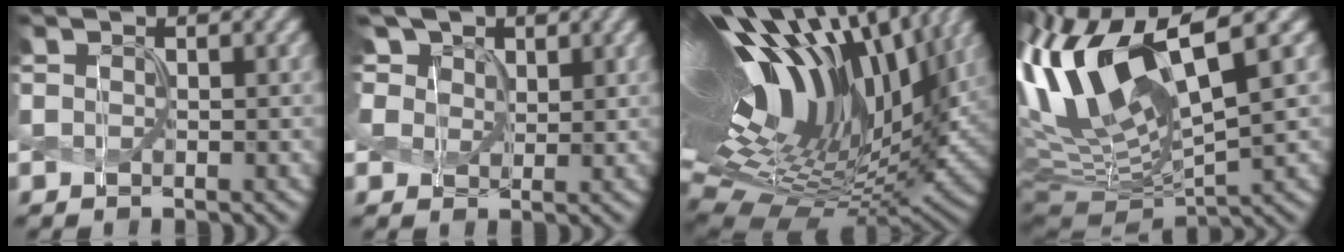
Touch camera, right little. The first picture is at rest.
{"total": 6.7, "force": [3.9, 4.5, 3.1], "torque": [-0.087, 0.010, 0.059]}
{"total": 18.9, "force": [5.5, 9.1, 15.6], "torque": [-0.264, 0.035, 0.091]}
{"total": 14.6, "force": [3.2, 5.1, 13.3], "torque": [-0.279, 0.018, 0.064]}